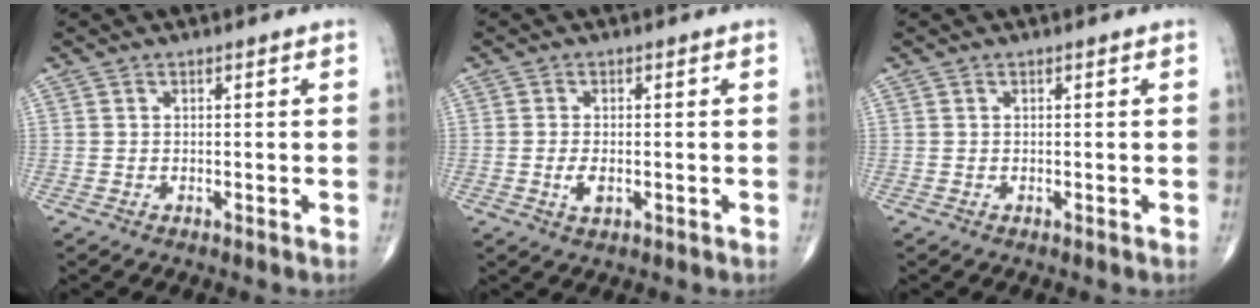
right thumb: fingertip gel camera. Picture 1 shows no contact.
{"total": 2.8, "force": [-0.6, 1.4, 2.3], "torque": [-0.047, -0.003, -0.010]}
{"total": 0.0}